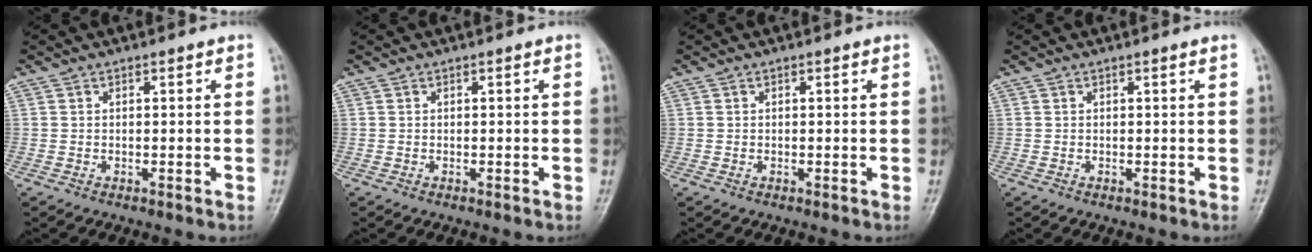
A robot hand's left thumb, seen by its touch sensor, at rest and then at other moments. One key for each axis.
{"total": 0.0}
{"total": 0.0}
{"total": 0.0}